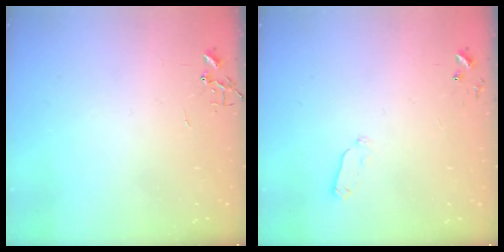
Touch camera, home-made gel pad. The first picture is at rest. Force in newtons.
{"total": 4.6, "press": 4.5, "slide": 0.9}